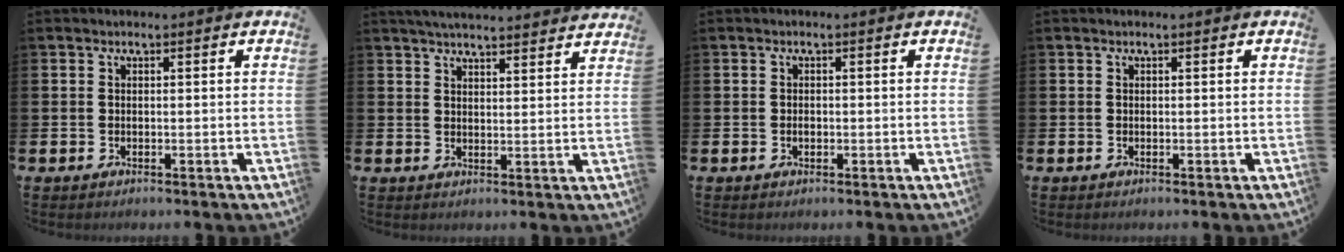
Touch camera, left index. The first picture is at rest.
{"total": 4.1, "force": [4.0, 0.0, 0.6], "torque": [-0.017, -0.023, 0.072]}
{"total": 0.8, "force": [-0.2, 0.5, 0.6], "torque": [-0.007, 0.000, -0.005]}
{"total": 0.0}